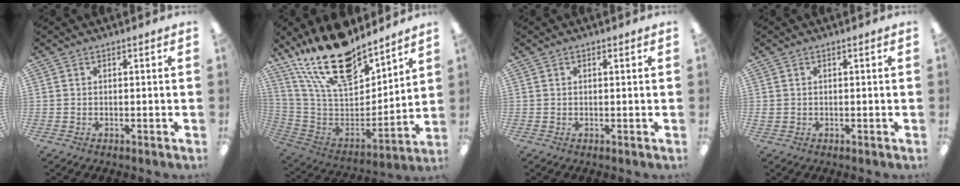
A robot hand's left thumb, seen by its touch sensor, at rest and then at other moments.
{"total": 23.7, "force": [17.7, 9.8, 12.4], "torque": [-0.238, -0.113, 0.314]}
{"total": 0.5, "force": [0.4, 0.3, 0.2], "torque": [0.004, -0.001, 0.004]}
{"total": 1.0, "force": [0.3, 0.9, 0.4], "torque": [-0.008, 0.003, 0.005]}